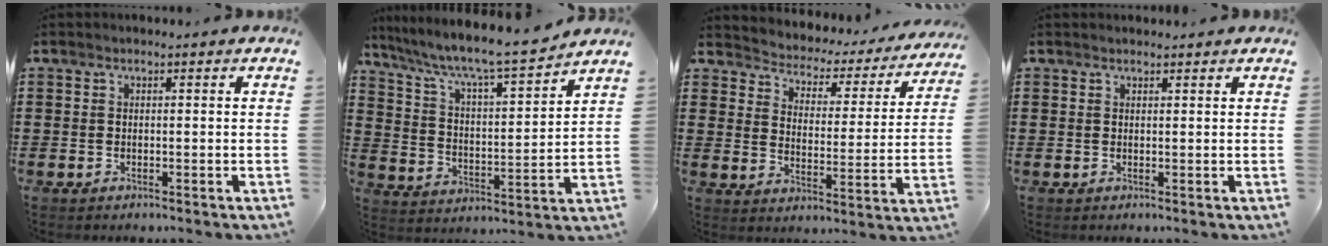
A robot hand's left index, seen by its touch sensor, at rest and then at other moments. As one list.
[{"total": 6.9, "force": [5.9, 0.4, 3.5], "torque": [-0.094, -0.044, 0.092]}, {"total": 2.5, "force": [2.4, 0.7, 0.0], "torque": [-0.022, -0.028, 0.028]}, {"total": 0.7, "force": [0.7, 0.1, 0.1], "torque": [-0.004, -0.001, 0.015]}]